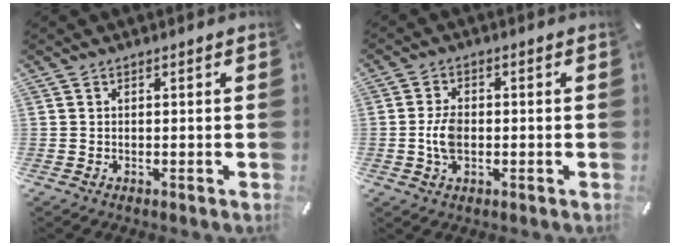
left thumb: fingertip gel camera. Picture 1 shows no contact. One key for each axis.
{"total": 5.1, "fx": -0.6, "fy": 3.2, "fz": 4.0, "tx": -0.094, "ty": -0.001, "tz": -0.015}